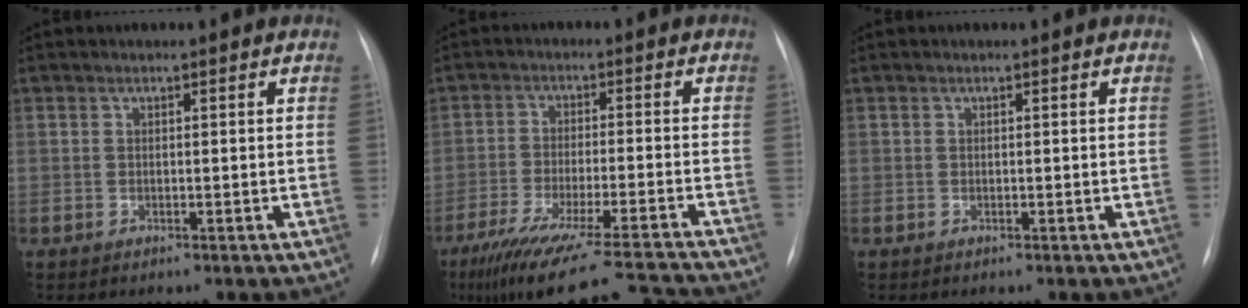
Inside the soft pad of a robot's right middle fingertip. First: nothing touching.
{"total": 20.9, "force": [-18.8, 0.1, 9.1], "torque": [-0.126, -0.039, -0.275]}
{"total": 0.0}